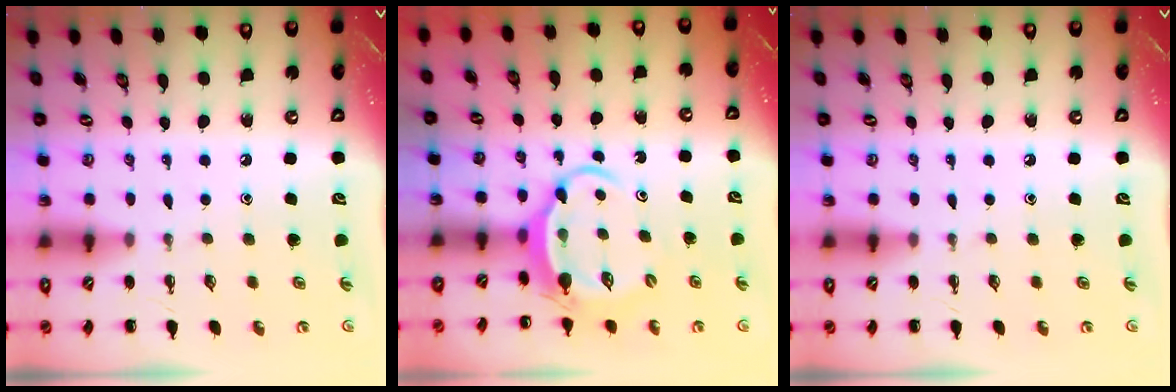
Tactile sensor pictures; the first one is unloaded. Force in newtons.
{"total": 5.0, "press": 4.9, "slide": 0.7}
{"total": 0.0}